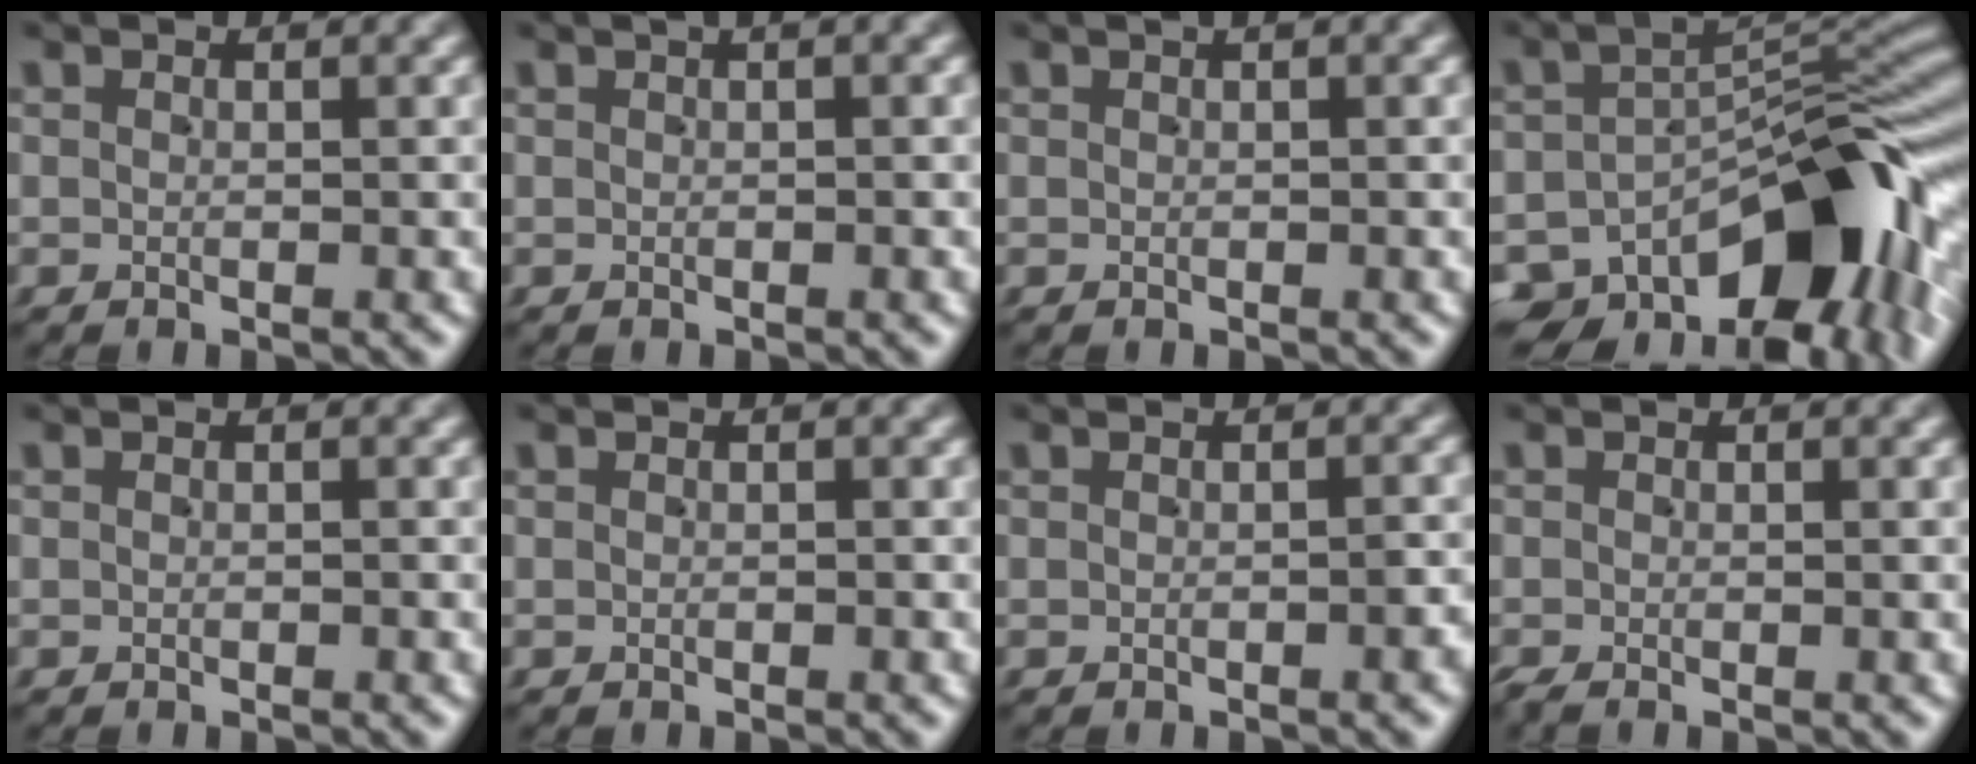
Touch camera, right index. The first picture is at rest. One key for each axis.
{"total": 1.0, "fx": 0.4, "fy": 0.2, "fz": 0.8, "tx": -0.008, "ty": 0.012, "tz": 0.003}
{"total": 0.6, "fx": 0.3, "fy": 0.1, "fz": 0.5, "tx": -0.007, "ty": 0.008, "tz": 0.002}
{"total": 14.6, "fx": -7.5, "fy": 7.6, "fz": 9.9, "tx": -0.135, "ty": -0.016, "tz": -0.107}
{"total": 0.0}
{"total": 0.0}
{"total": 0.7, "fx": -0.5, "fy": 0.1, "fz": 0.6, "tx": -0.007, "ty": 0.003, "tz": -0.007}
{"total": 0.8, "fx": -0.7, "fy": 0.1, "fz": 0.2, "tx": 0.000, "ty": -0.005, "tz": -0.011}